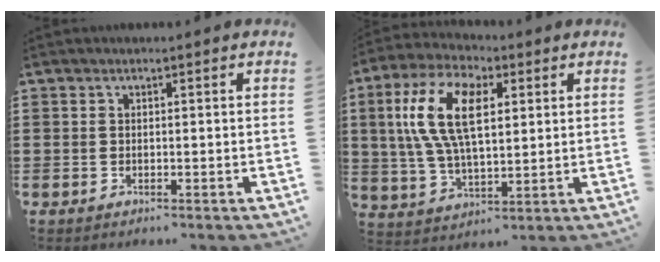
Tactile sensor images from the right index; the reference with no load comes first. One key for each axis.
{"total": 13.4, "fx": 3.5, "fy": 6.4, "fz": 11.3, "tx": -0.245, "ty": 0.013, "tz": 0.059}